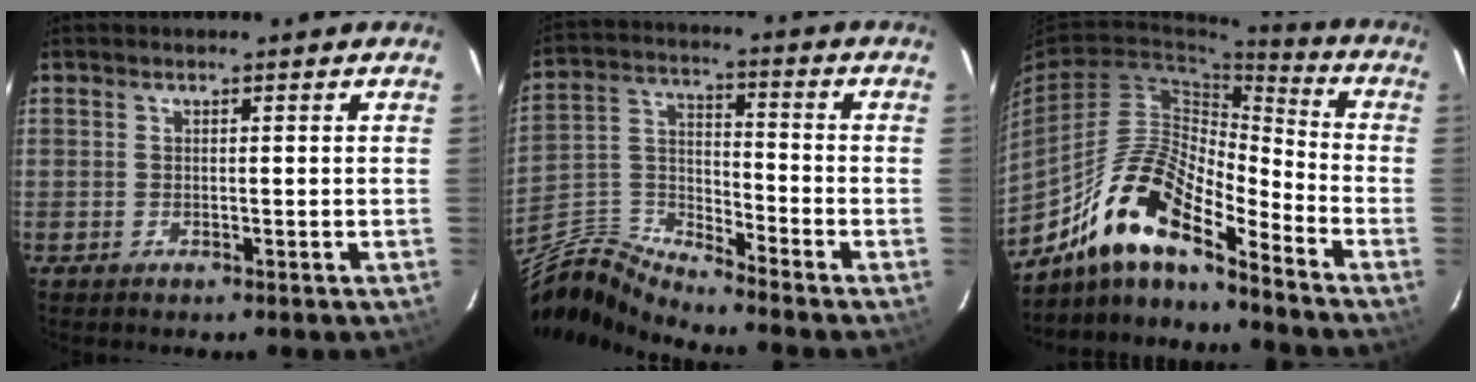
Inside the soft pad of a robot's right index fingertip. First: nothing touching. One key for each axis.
{"total": 6.9, "fx": -6.4, "fy": 1.1, "fz": 2.3, "tx": -0.064, "ty": 0.013, "tz": -0.145}
{"total": 15.0, "fx": -11.2, "fy": 3.4, "fz": 9.3, "tx": -0.170, "ty": 0.005, "tz": -0.218}